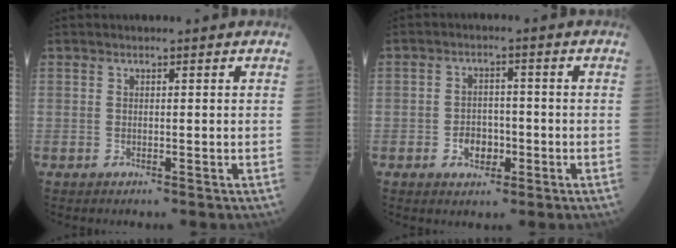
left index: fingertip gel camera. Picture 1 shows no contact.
{"total": 4.0, "force": [-1.5, 2.8, 2.4], "torque": [-0.038, 0.007, -0.022]}